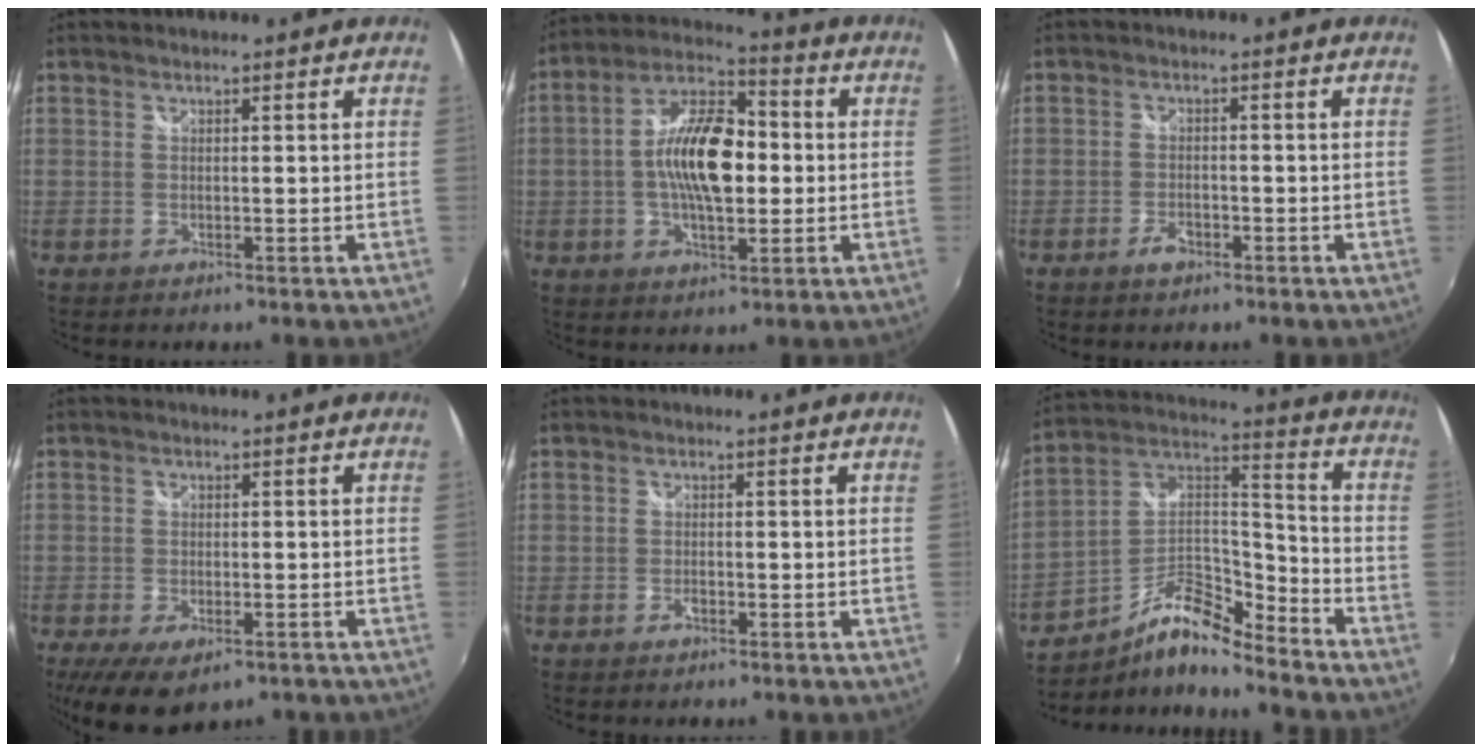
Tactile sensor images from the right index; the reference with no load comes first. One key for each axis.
{"total": 14.1, "fx": -0.7, "fy": 6.3, "fz": 12.6, "tx": -0.234, "ty": 0.015, "tz": -0.018}
{"total": 3.0, "fx": -1.9, "fy": 1.6, "fz": 1.6, "tx": -0.036, "ty": -0.002, "tz": -0.036}
{"total": 9.3, "fx": -5.5, "fy": 4.4, "fz": 6.1, "tx": -0.135, "ty": -0.036, "tz": -0.086}
{"total": 1.5, "fx": -0.9, "fy": 0.9, "fz": 0.8, "tx": -0.017, "ty": -0.002, "tz": -0.017}
{"total": 13.7, "fx": -9.6, "fy": 4.3, "fz": 8.8, "tx": -0.173, "ty": 0.022, "tz": -0.179}